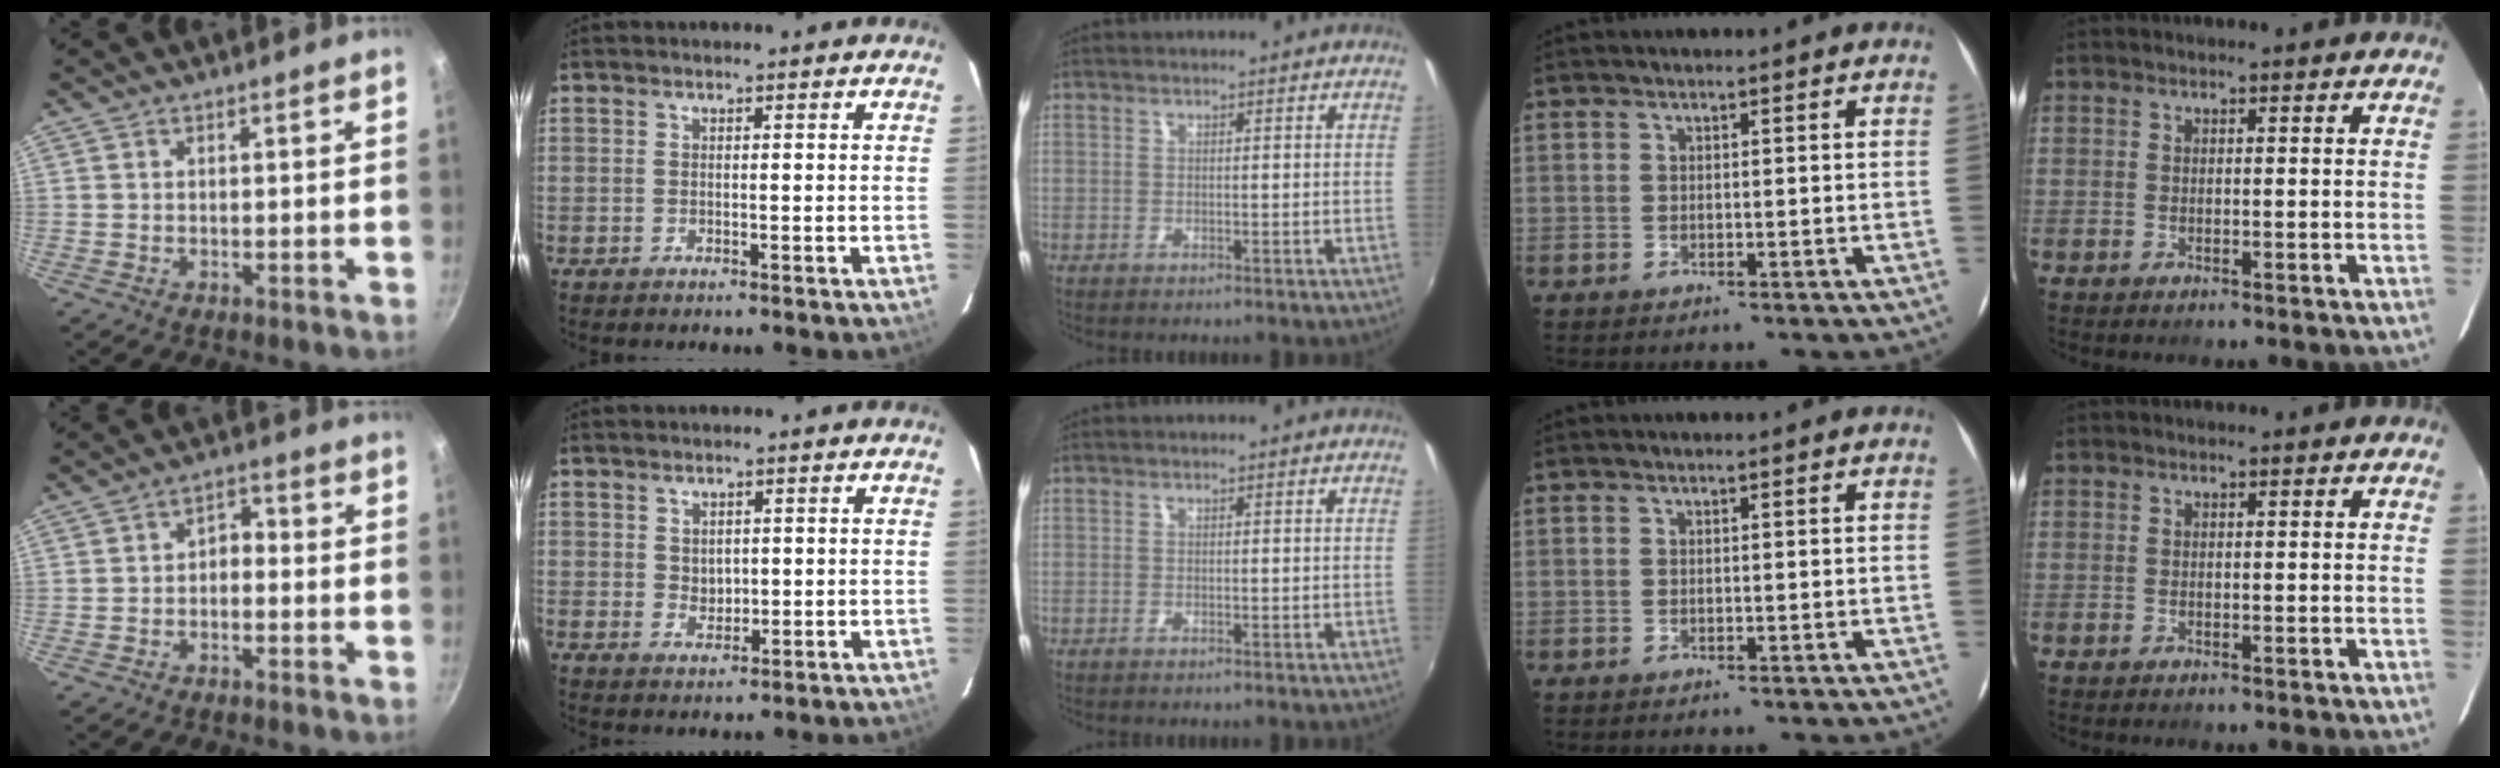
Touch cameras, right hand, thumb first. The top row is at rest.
{"thumb": {"total": 3.0, "force": [-1.0, 2.0, 2.0], "torque": [-0.016, 0.021, -0.022]}, "index": {"total": 2.4, "force": [0.5, 2.2, 1.0], "torque": [-0.012, 0.001, 0.014]}}